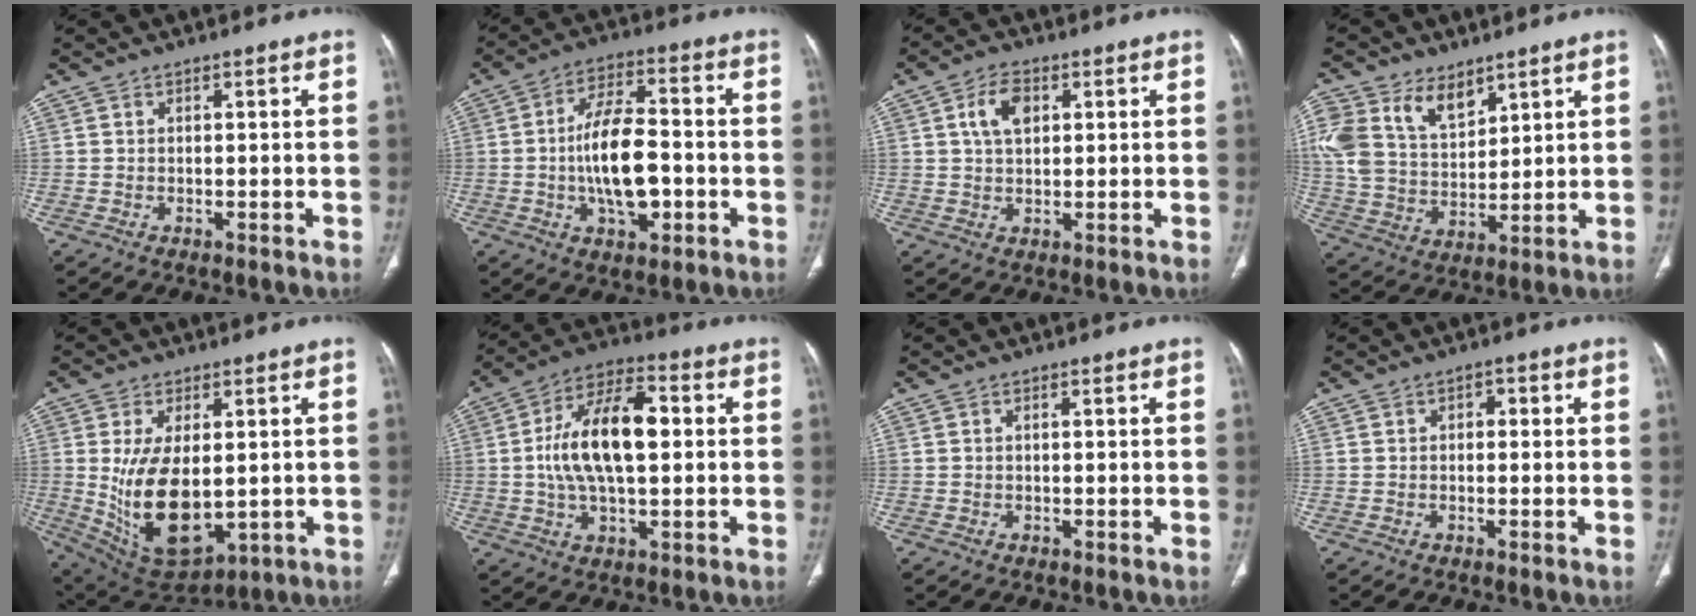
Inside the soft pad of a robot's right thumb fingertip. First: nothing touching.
{"total": 13.4, "force": [-2.0, 6.4, 11.6], "torque": [-0.194, 0.020, -0.036]}
{"total": 5.9, "force": [1.8, 3.6, 4.3], "torque": [-0.073, 0.004, 0.033]}
{"total": 16.3, "force": [8.5, 10.6, 9.0], "torque": [-0.174, -0.020, 0.170]}
{"total": 16.2, "force": [-0.2, 8.7, 13.7], "torque": [-0.244, -0.016, 0.026]}
{"total": 16.5, "force": [1.3, 8.1, 14.3], "torque": [-0.253, 0.022, 0.018]}
{"total": 0.0}
{"total": 1.7, "force": [0.3, 1.2, 1.2], "torque": [-0.006, 0.005, -0.002]}